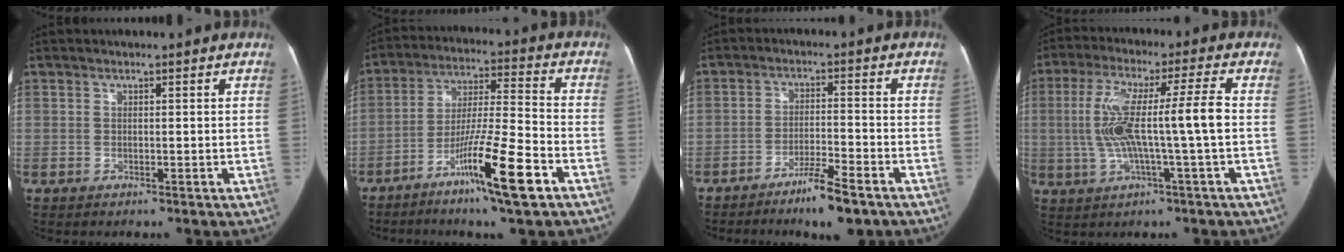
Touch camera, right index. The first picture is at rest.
{"total": 13.9, "force": [-7.3, 0.1, 11.9], "torque": [-0.215, -0.017, -0.127]}
{"total": 7.2, "force": [-5.1, 0.5, 5.0], "torque": [-0.089, -0.012, -0.087]}
{"total": 11.9, "force": [-0.5, -0.2, 11.9], "torque": [-0.233, 0.023, -0.010]}